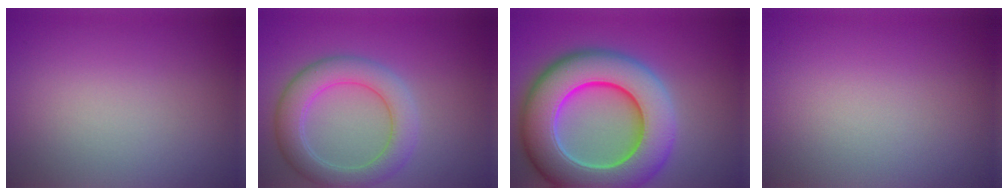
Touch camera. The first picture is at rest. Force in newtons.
{"total": 5.1, "press": 5.1, "slide": 0.1}
{"total": 12.6, "press": 12.6, "slide": 0.6}
{"total": 0.0}